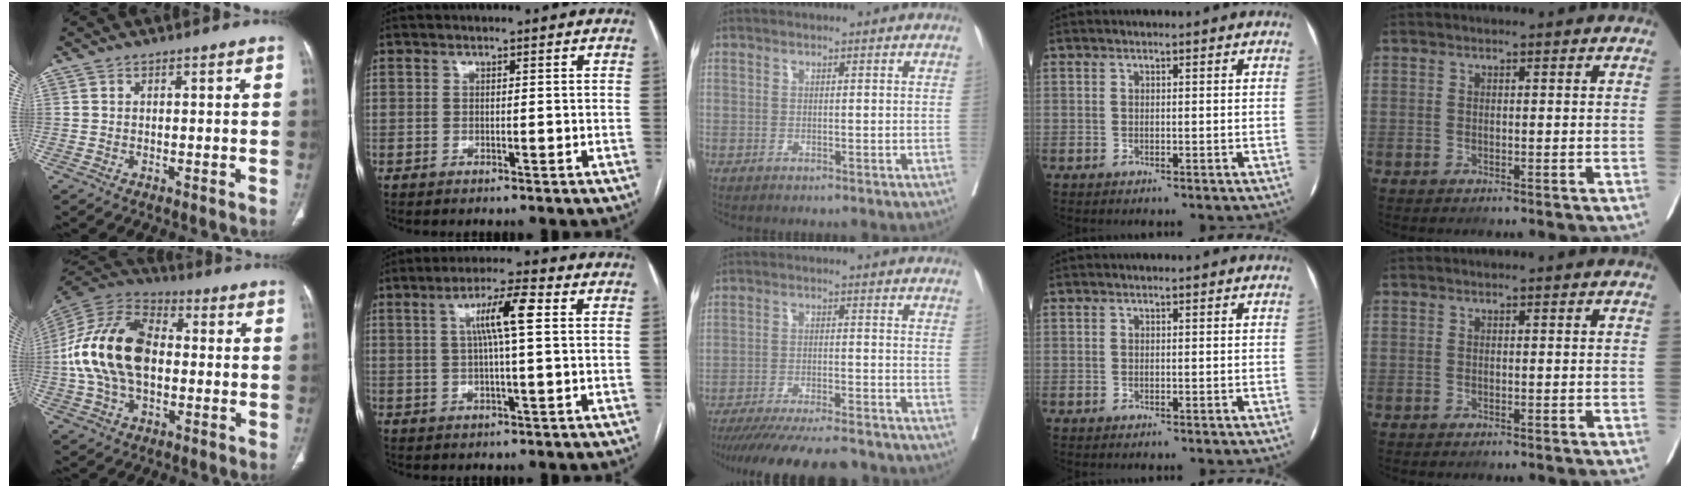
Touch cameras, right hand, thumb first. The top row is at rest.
{"thumb": {"total": 19.3, "force": [-0.4, 12.1, 15.0], "torque": [-0.291, 0.030, -0.013]}, "index": {"total": 7.1, "force": [1.6, 0.2, 6.9], "torque": [-0.120, 0.011, 0.027]}, "middle": {"total": 18.4, "force": [-16.6, 2.1, 7.6], "torque": [-0.124, -0.032, -0.234]}}